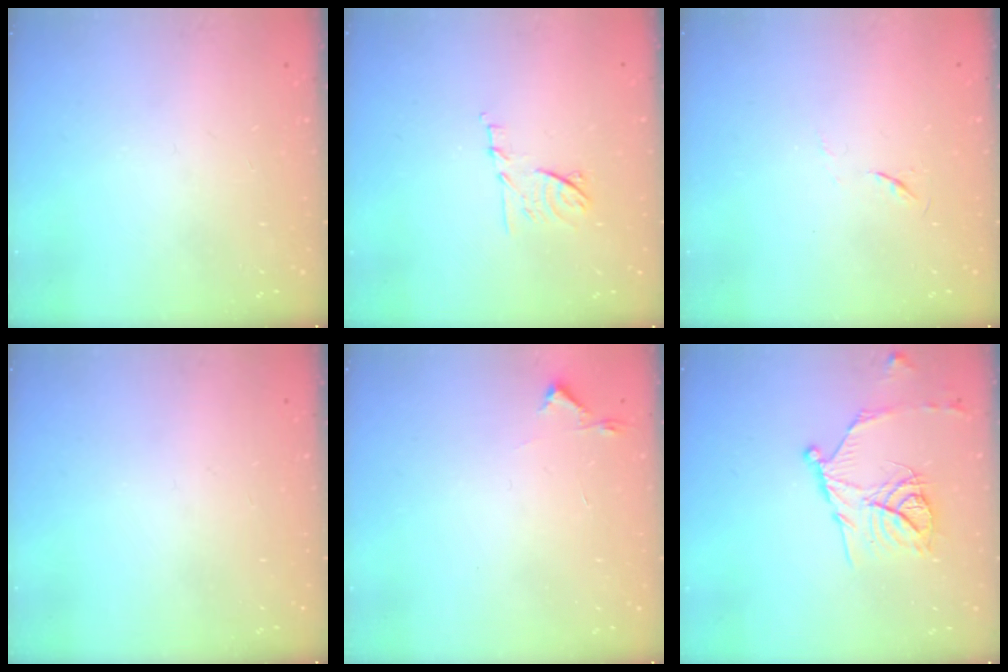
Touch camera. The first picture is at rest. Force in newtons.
{"total": 8.2, "press": 8.2, "slide": 0.8}
{"total": 4.0, "press": 4.0, "slide": 0.6}
{"total": 0.0}
{"total": 2.7, "press": 2.6, "slide": 0.4}
{"total": 15.4, "press": 15.3, "slide": 1.5}